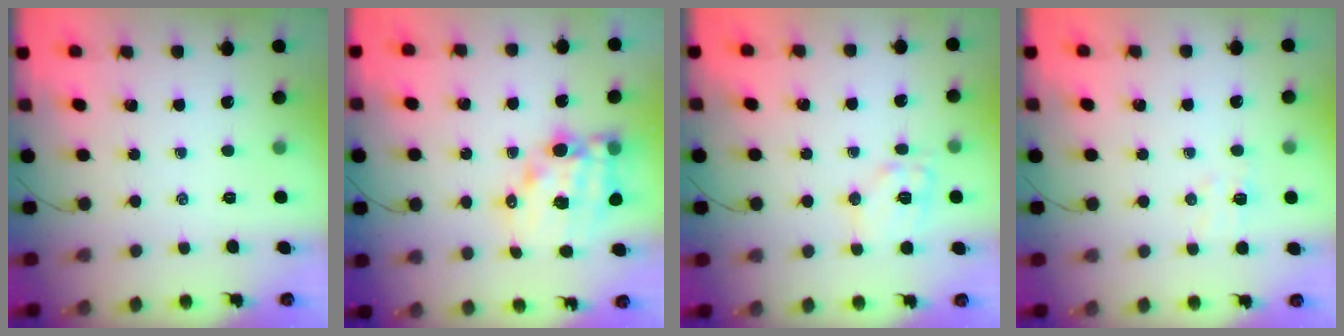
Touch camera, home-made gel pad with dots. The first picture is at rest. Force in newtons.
{"total": 14.5, "press": 14.0, "slide": 3.9}
{"total": 10.7, "press": 10.7, "slide": 1.0}
{"total": 4.5, "press": 4.4, "slide": 1.0}